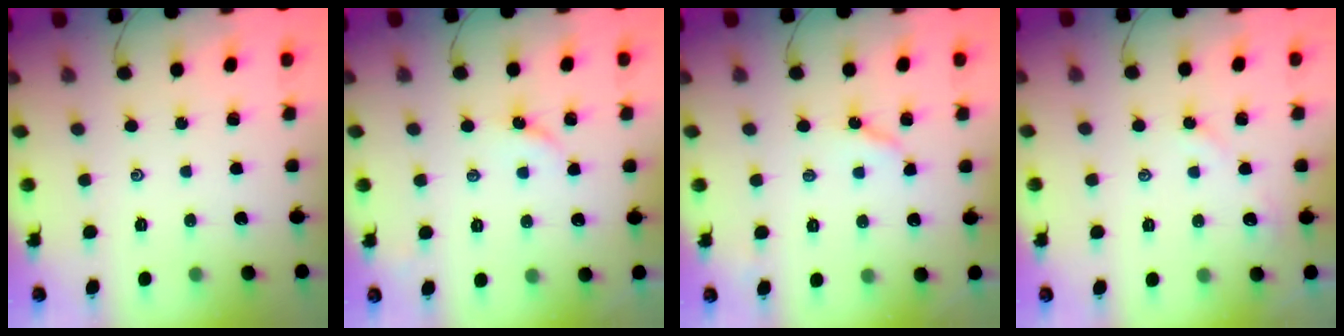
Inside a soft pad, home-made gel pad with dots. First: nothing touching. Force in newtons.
{"total": 2.9, "press": 2.8, "slide": 0.4}
{"total": 4.7, "press": 4.7, "slide": 0.4}
{"total": 2.8, "press": 2.8, "slide": 0.5}